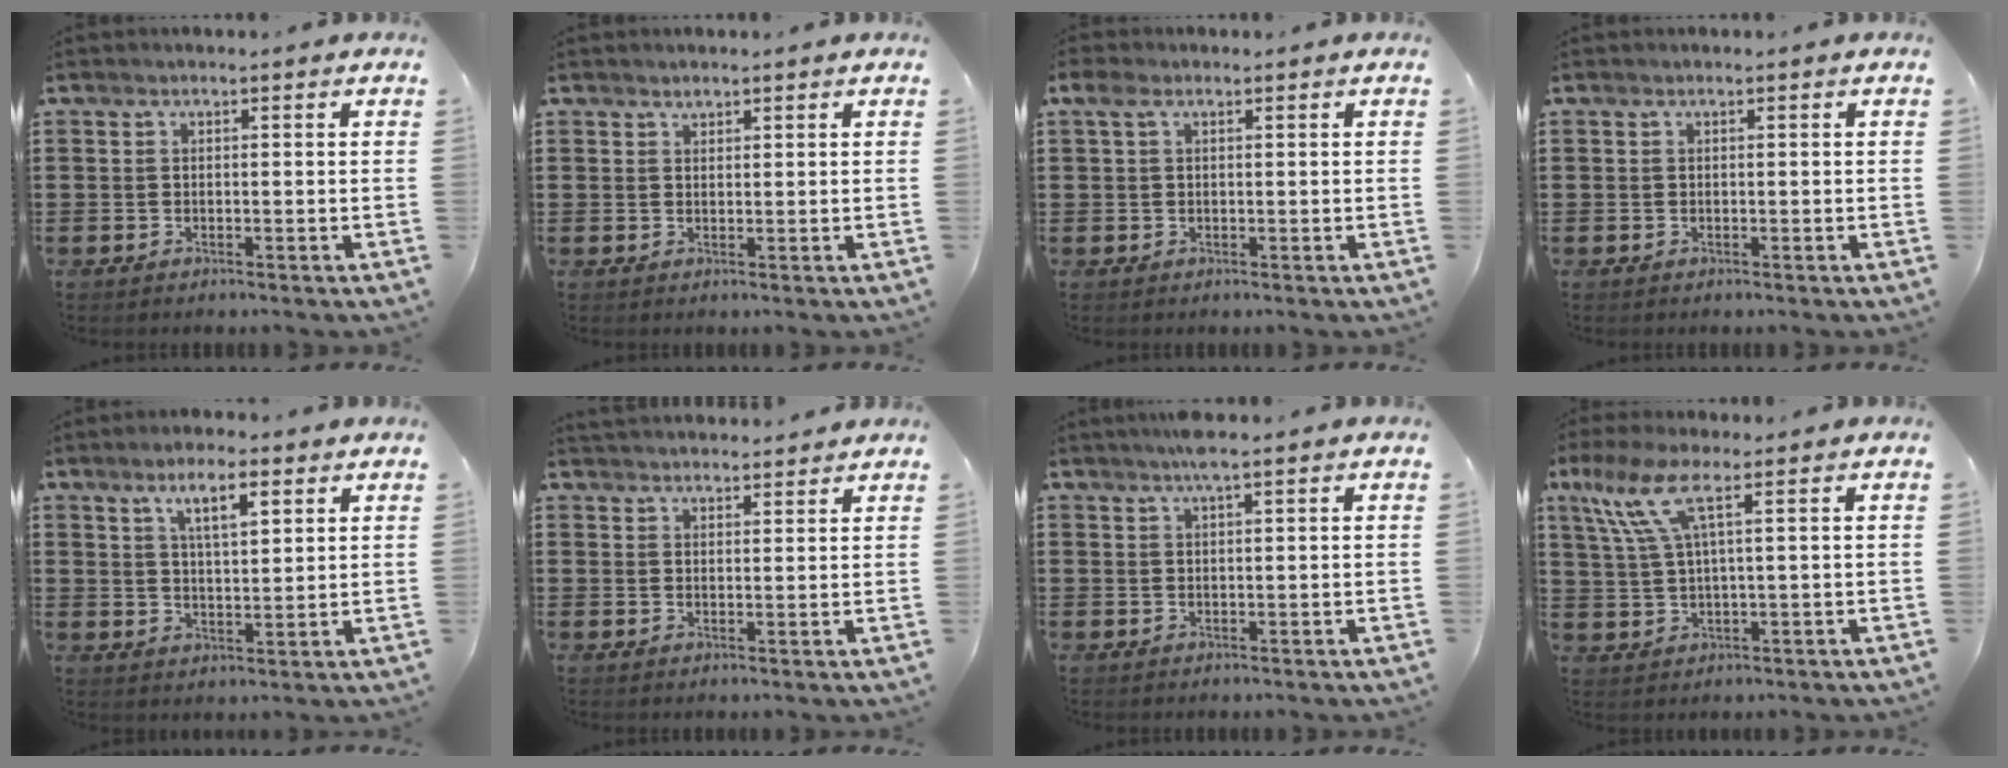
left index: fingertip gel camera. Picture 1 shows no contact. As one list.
[{"total": 1.1, "force": [1.0, 0.5, 0.1], "torque": [-0.003, 0.002, 0.018]}, {"total": 1.9, "force": [0.5, 1.1, 1.5], "torque": [-0.032, 0.008, 0.007]}, {"total": 0.0}, {"total": 6.3, "force": [3.8, 1.8, 4.7], "torque": [-0.087, 0.000, 0.062]}, {"total": 2.5, "force": [2.5, 0.0, -0.2], "torque": [-0.004, -0.005, 0.048]}, {"total": 2.5, "force": [1.9, 0.0, 1.7], "torque": [-0.035, 0.002, 0.034]}, {"total": 7.8, "force": [3.5, 1.3, 6.8], "torque": [-0.164, -0.003, 0.056]}]